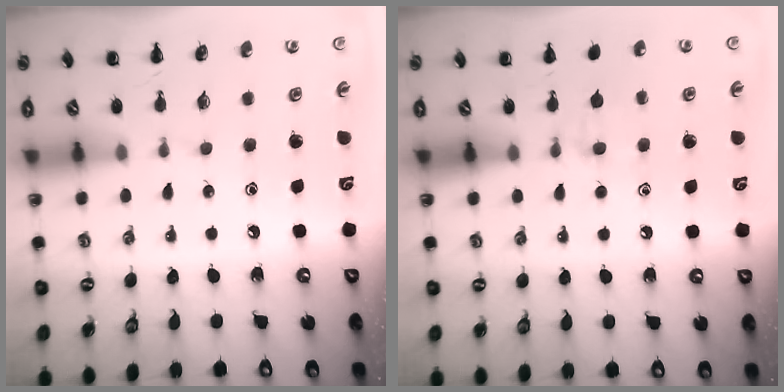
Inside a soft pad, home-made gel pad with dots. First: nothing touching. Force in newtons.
{"total": 5.9, "press": 5.6, "slide": 1.7}